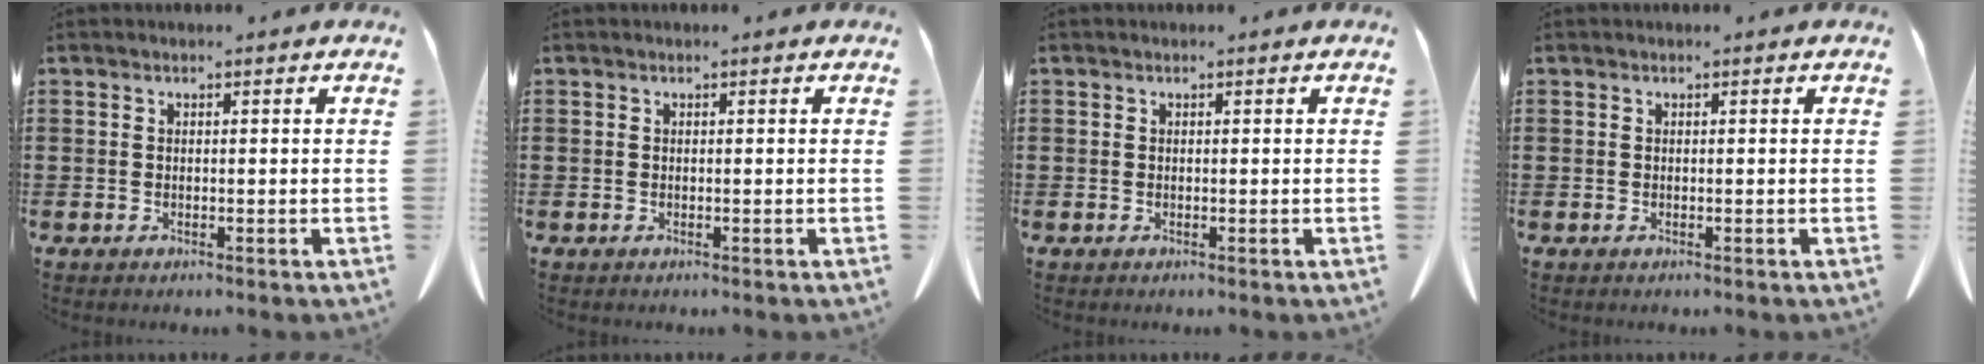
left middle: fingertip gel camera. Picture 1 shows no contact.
{"total": 0.0}
{"total": 0.0}
{"total": 0.0}